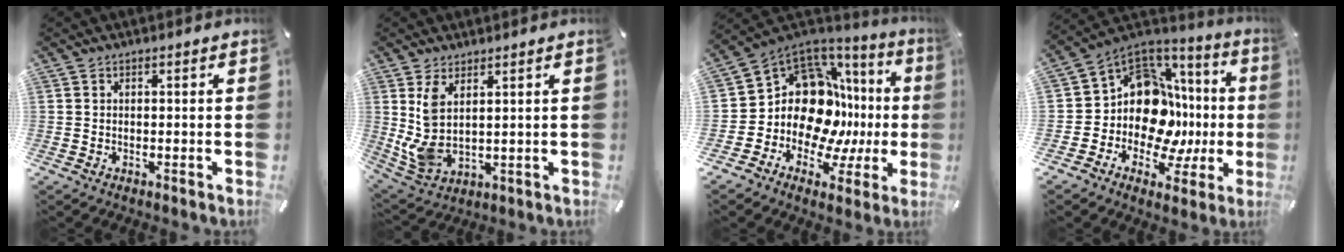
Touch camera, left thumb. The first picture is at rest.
{"total": 7.3, "force": [2.5, 3.7, 5.7], "torque": [-0.140, -0.025, 0.048]}
{"total": 17.8, "force": [1.0, 14.0, 11.0], "torque": [-0.190, -0.045, 0.038]}
{"total": 15.9, "force": [0.0, 12.9, 9.2], "torque": [-0.155, -0.047, 0.013]}